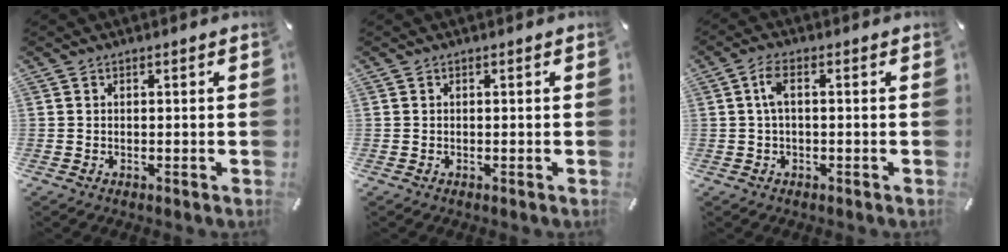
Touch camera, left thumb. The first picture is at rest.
{"total": 0.0}
{"total": 4.1, "force": [0.1, 1.6, 3.7], "torque": [-0.079, 0.008, -0.001]}